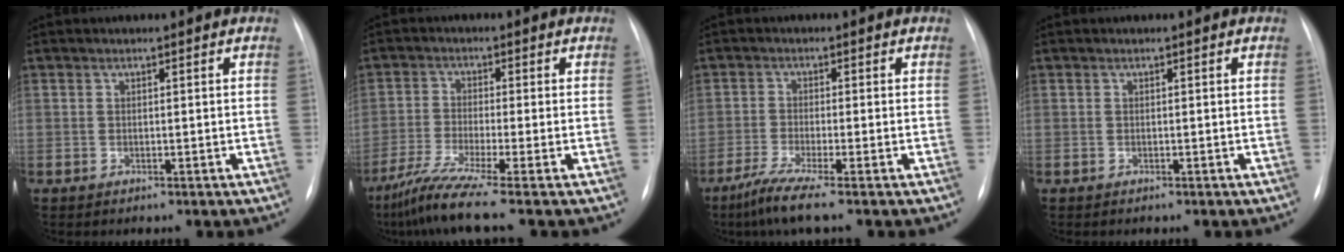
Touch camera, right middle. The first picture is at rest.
{"total": 7.4, "force": [-5.5, -1.6, 4.7], "torque": [-0.092, -0.034, -0.106]}
{"total": 5.2, "force": [-3.7, -0.7, 3.7], "torque": [-0.078, -0.020, -0.077]}
{"total": 0.0}